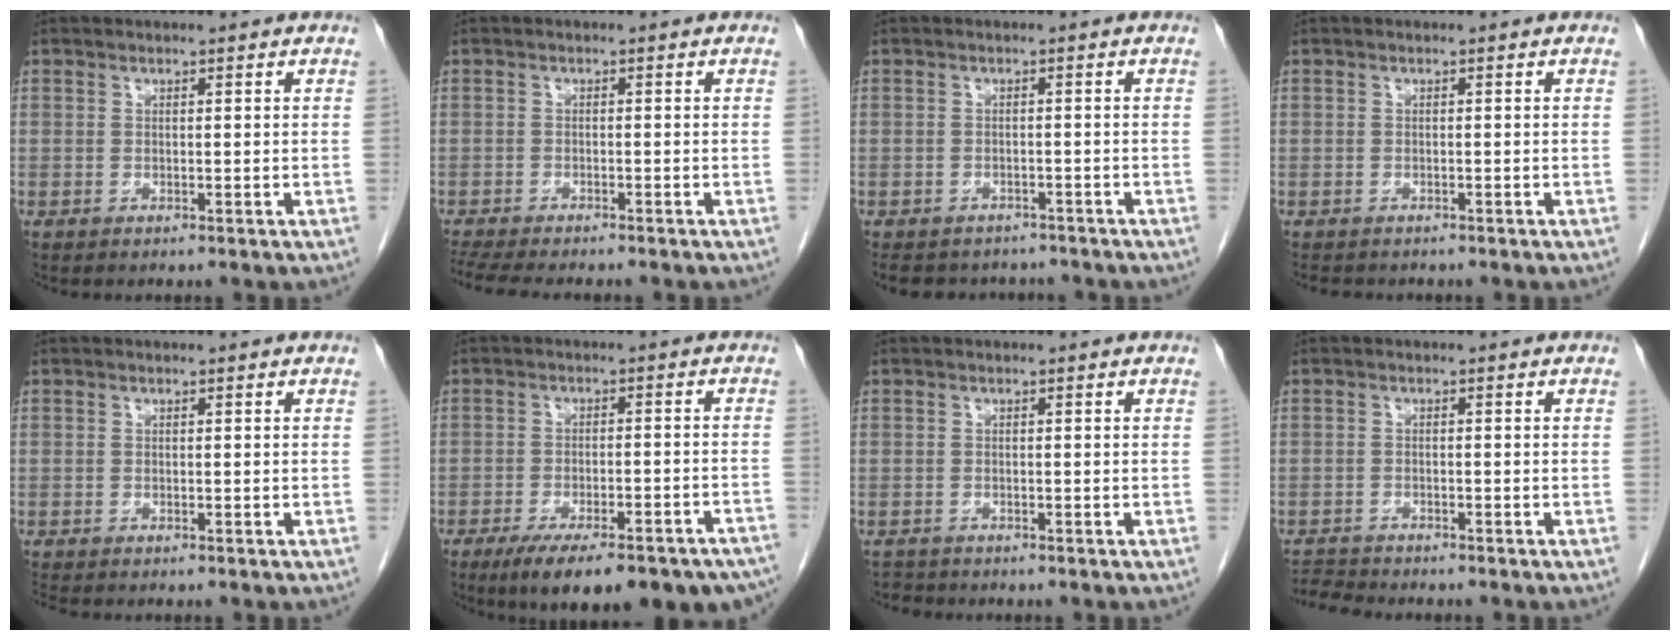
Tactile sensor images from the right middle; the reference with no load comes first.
{"total": 9.4, "force": [-8.1, 1.8, 4.4], "torque": [-0.072, -0.009, -0.122]}
{"total": 8.7, "force": [-7.7, 3.7, 1.7], "torque": [-0.027, 0.004, -0.092]}
{"total": 3.6, "force": [-3.0, 1.6, 1.1], "torque": [-0.019, -0.005, -0.039]}
{"total": 0.7, "force": [-0.7, 0.1, 0.1], "torque": [-0.008, -0.003, -0.015]}
{"total": 20.4, "force": [-15.8, 5.5, 11.7], "torque": [-0.127, -0.003, -0.203]}
{"total": 1.2, "force": [-1.1, 0.3, -0.3], "torque": [0.001, -0.004, -0.020]}
{"total": 3.2, "force": [-3.2, -0.1, -0.2], "torque": [0.003, -0.015, -0.057]}